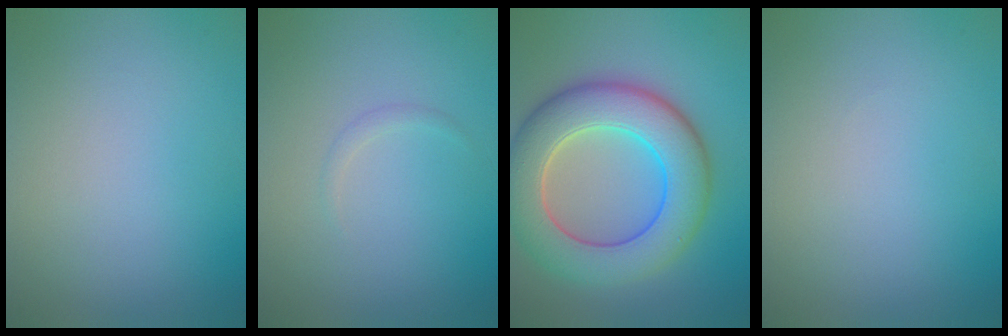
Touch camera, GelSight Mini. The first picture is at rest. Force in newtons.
{"total": 0.6, "press": 0.6, "slide": 0.0}
{"total": 9.8, "press": 9.7, "slide": 0.7}
{"total": 0.0}